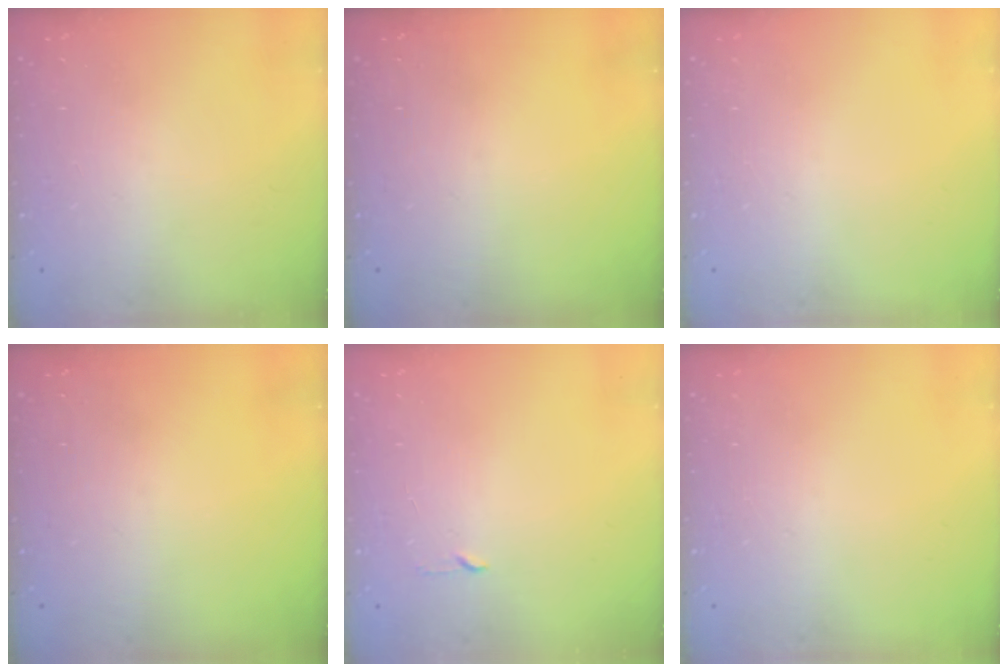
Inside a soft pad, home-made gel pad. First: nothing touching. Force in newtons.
{"total": 0.0}
{"total": 0.0}
{"total": 0.0}
{"total": 2.3, "press": 2.2, "slide": 0.3}
{"total": 0.0}